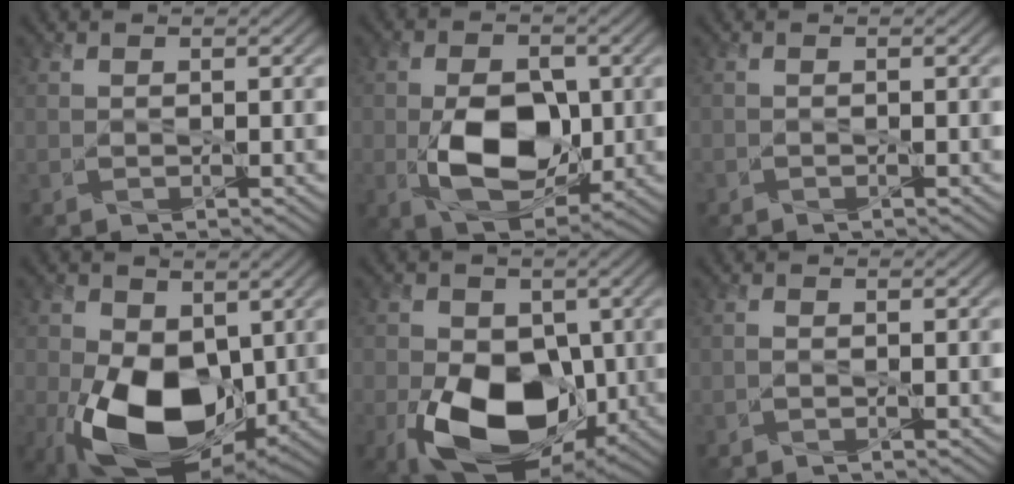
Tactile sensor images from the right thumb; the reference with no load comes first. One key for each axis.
{"total": 10.6, "fx": -1.9, "fy": 6.4, "fz": 8.2, "tx": -0.147, "ty": -0.009, "tz": -0.035}
{"total": 0.6, "fx": -0.5, "fy": -0.2, "fz": -0.3, "tx": 0.010, "ty": -0.002, "tz": -0.012}
{"total": 15.4, "fx": -3.3, "fy": 9.3, "fz": 11.8, "tx": -0.230, "ty": -0.033, "tz": -0.065}
{"total": 14.4, "fx": -4.2, "fy": 9.2, "fz": 10.3, "tx": -0.177, "ty": -0.036, "tz": -0.074}
{"total": 0.9, "fx": -0.8, "fy": -0.2, "fz": 0.1, "tx": 0.001, "ty": 0.000, "tz": -0.021}